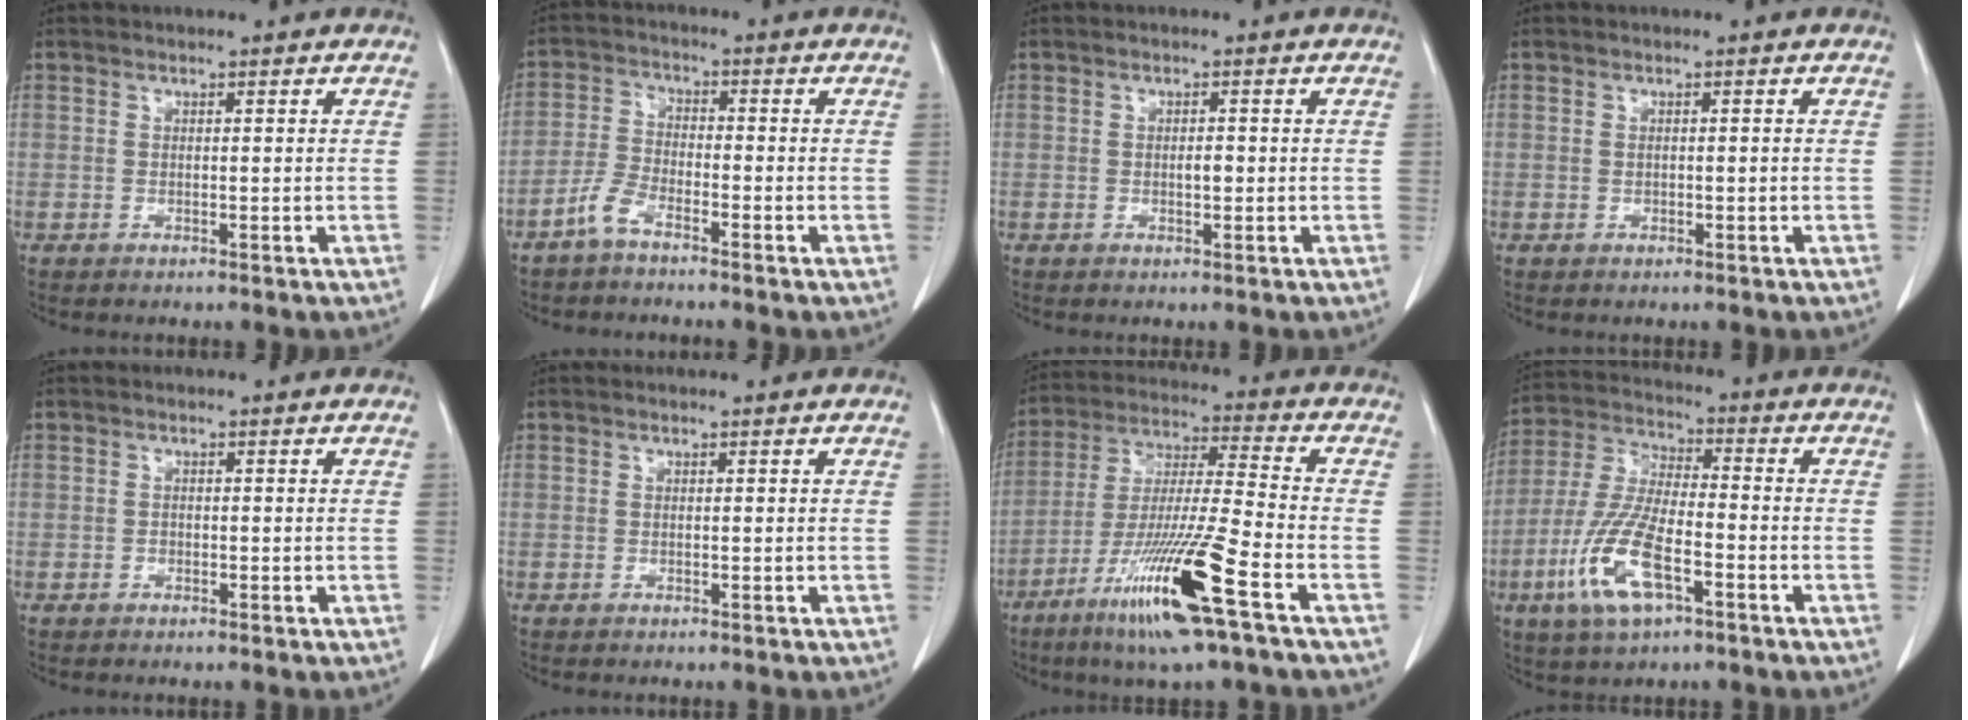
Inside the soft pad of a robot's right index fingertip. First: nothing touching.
{"total": 4.1, "force": [-3.2, 1.1, 2.3], "torque": [-0.057, 0.001, -0.070]}
{"total": 1.2, "force": [-0.1, 0.4, 1.1], "torque": [-0.019, 0.001, -0.002]}
{"total": 0.5, "force": [0.0, 0.2, 0.5], "torque": [-0.011, 0.000, 0.003]}
{"total": 0.6, "force": [-0.3, 0.5, 0.1], "torque": [0.000, 0.003, -0.008]}
{"total": 0.0}
{"total": 16.1, "force": [-8.2, -0.6, 13.8], "torque": [-0.281, -0.035, -0.155]}
{"total": 12.6, "force": [-5.2, 3.9, 10.8], "torque": [-0.235, -0.007, -0.098]}